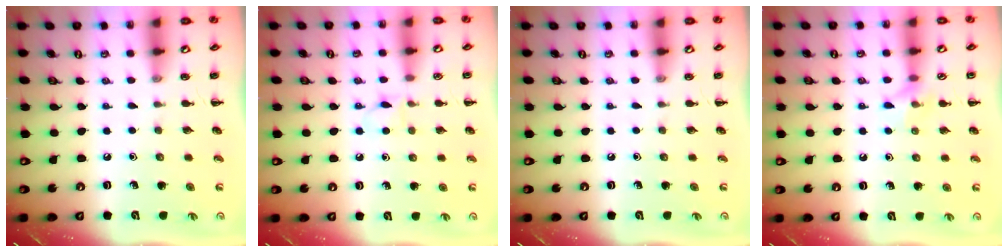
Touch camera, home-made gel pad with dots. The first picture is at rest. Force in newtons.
{"total": 3.7, "press": 3.5, "slide": 1.2}
{"total": 0.0}
{"total": 7.9, "press": 7.7, "slide": 1.6}